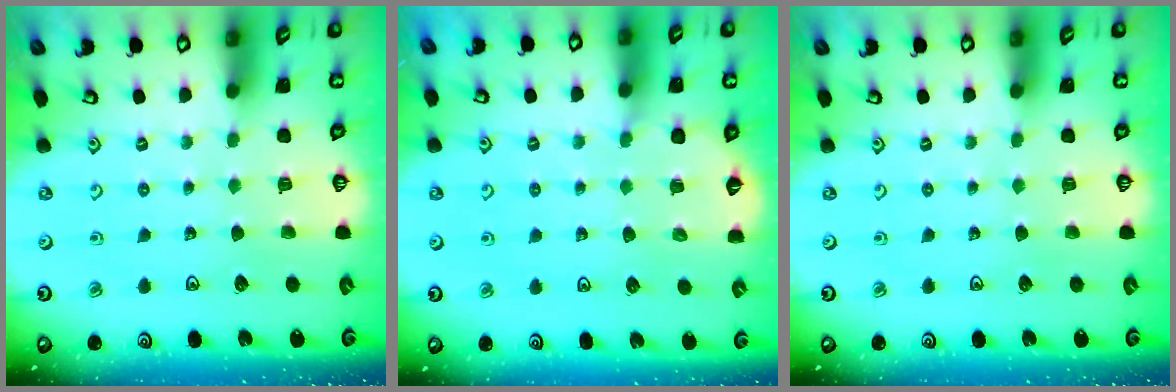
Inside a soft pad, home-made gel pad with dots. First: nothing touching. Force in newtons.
{"total": 5.2, "press": 4.8, "slide": 1.8}
{"total": 0.0}